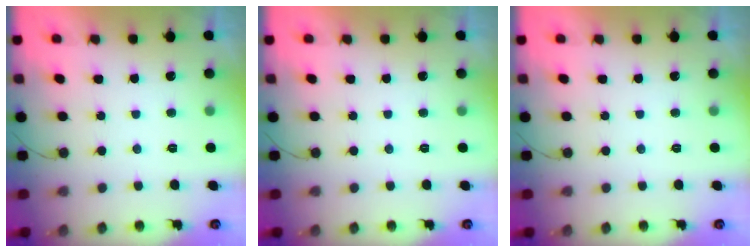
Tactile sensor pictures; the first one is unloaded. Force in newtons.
{"total": 0.0}
{"total": 0.0}